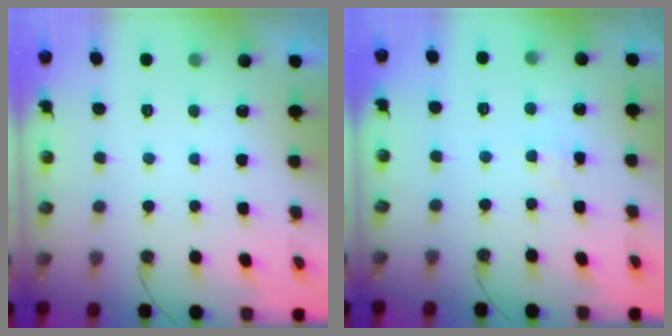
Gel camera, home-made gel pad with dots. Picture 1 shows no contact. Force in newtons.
{"total": 3.3, "press": 3.3, "slide": 0.5}